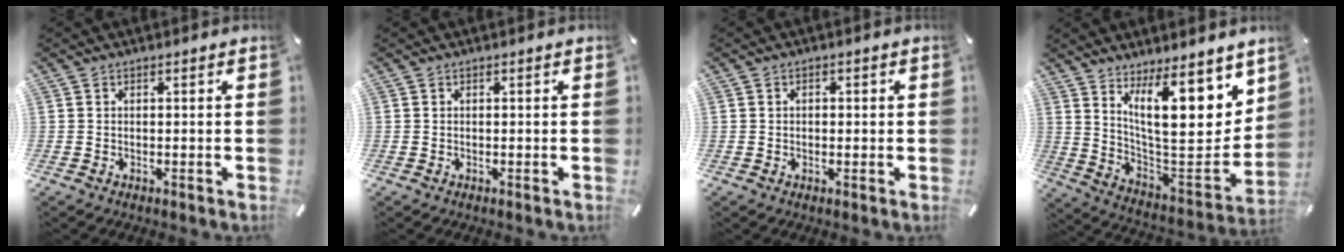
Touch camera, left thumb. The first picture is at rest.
{"total": 0.0}
{"total": 1.2, "force": [-0.2, 1.0, 0.6], "torque": [-0.013, 0.005, -0.005]}
{"total": 18.2, "force": [10.2, 6.8, 13.4], "torque": [-0.199, -0.080, 0.172]}